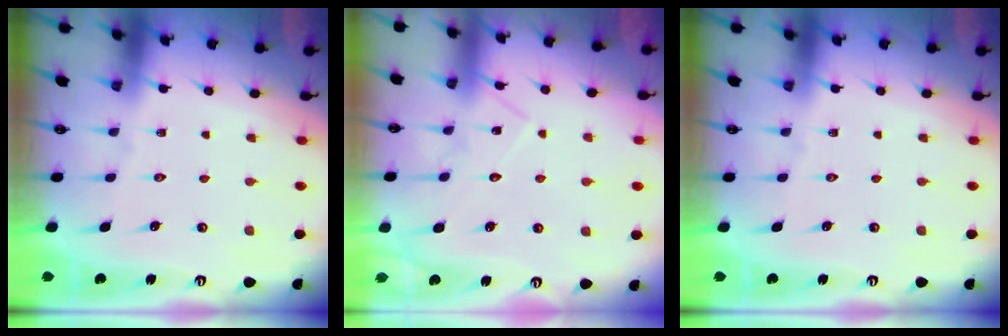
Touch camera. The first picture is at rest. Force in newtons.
{"total": 10.6, "press": 10.6, "slide": 0.6}
{"total": 0.0}